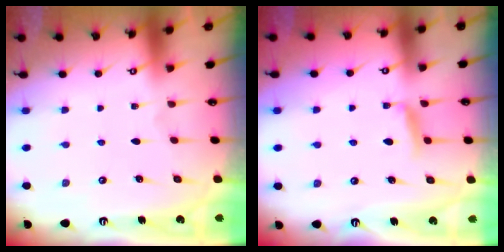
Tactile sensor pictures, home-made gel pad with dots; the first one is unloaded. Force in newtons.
{"total": 6.2, "press": 6.1, "slide": 1.0}